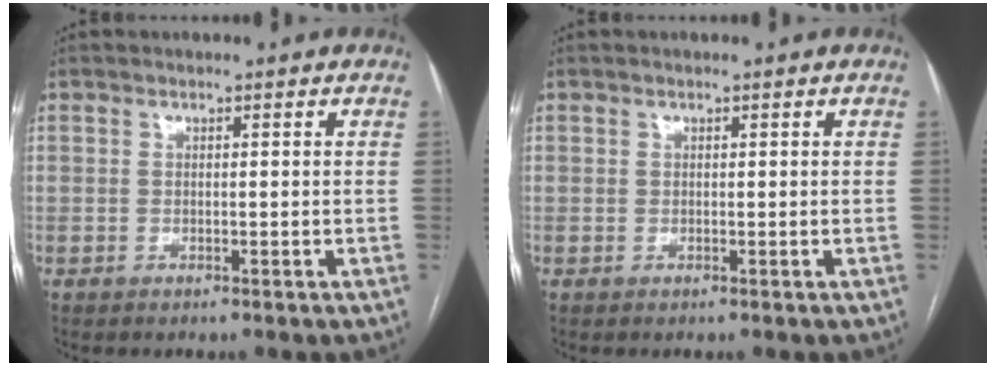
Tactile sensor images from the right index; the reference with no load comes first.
{"total": 0.0}